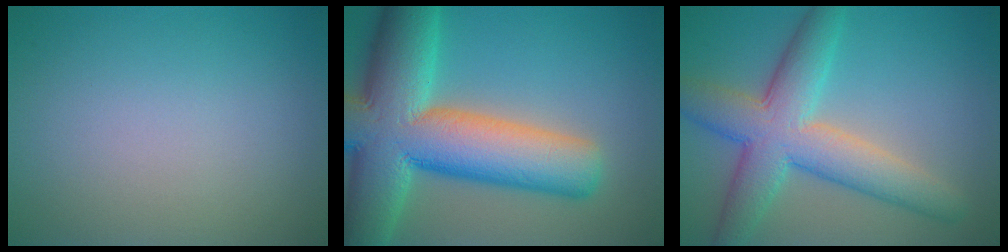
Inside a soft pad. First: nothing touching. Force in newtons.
{"total": 15.0, "press": 14.9, "slide": 1.1}
{"total": 7.9, "press": 7.9, "slide": 0.3}